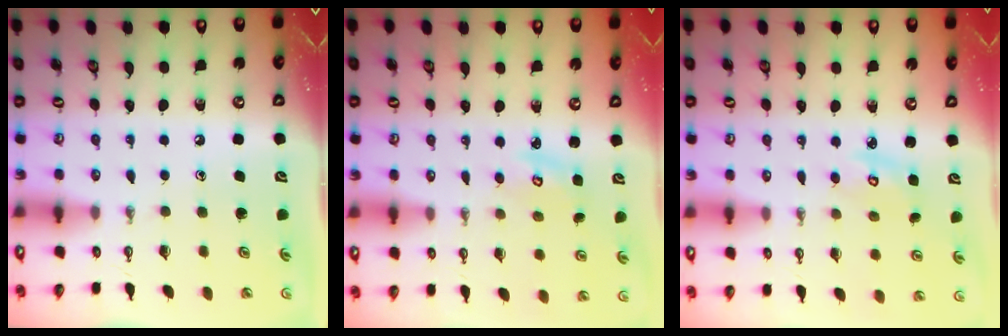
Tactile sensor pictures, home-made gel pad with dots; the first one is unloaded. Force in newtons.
{"total": 3.5, "press": 3.4, "slide": 0.4}
{"total": 3.0, "press": 3.0, "slide": 0.1}